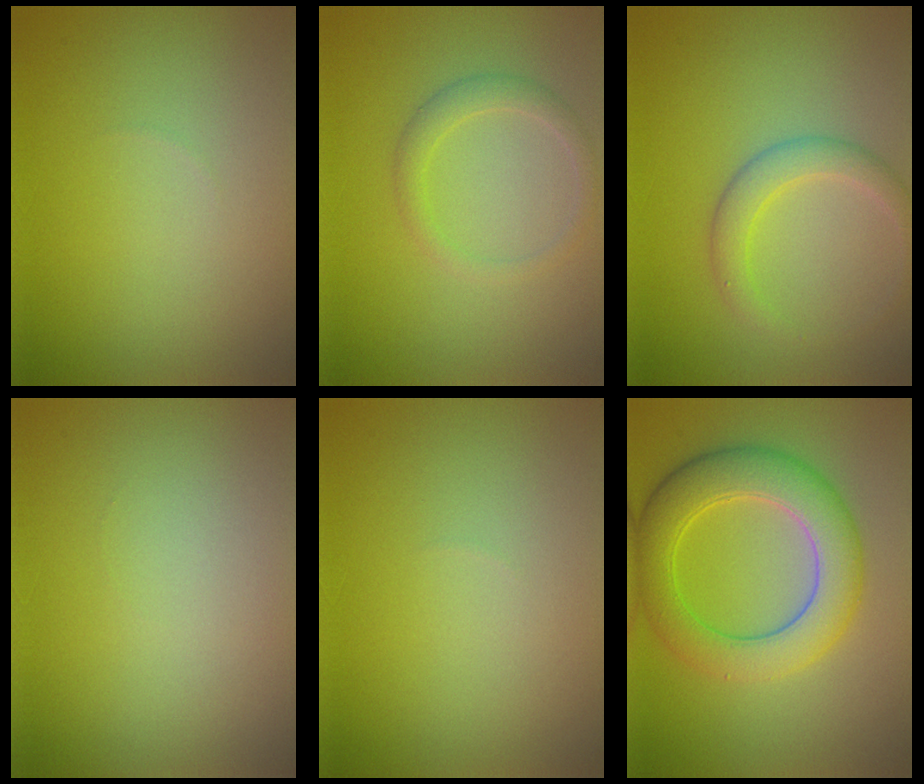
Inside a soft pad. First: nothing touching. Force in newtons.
{"total": 1.8, "press": 1.8, "slide": 0.1}
{"total": 2.5, "press": 2.5, "slide": 0.1}
{"total": 0.0}
{"total": 0.0}
{"total": 6.4, "press": 6.4, "slide": 0.2}